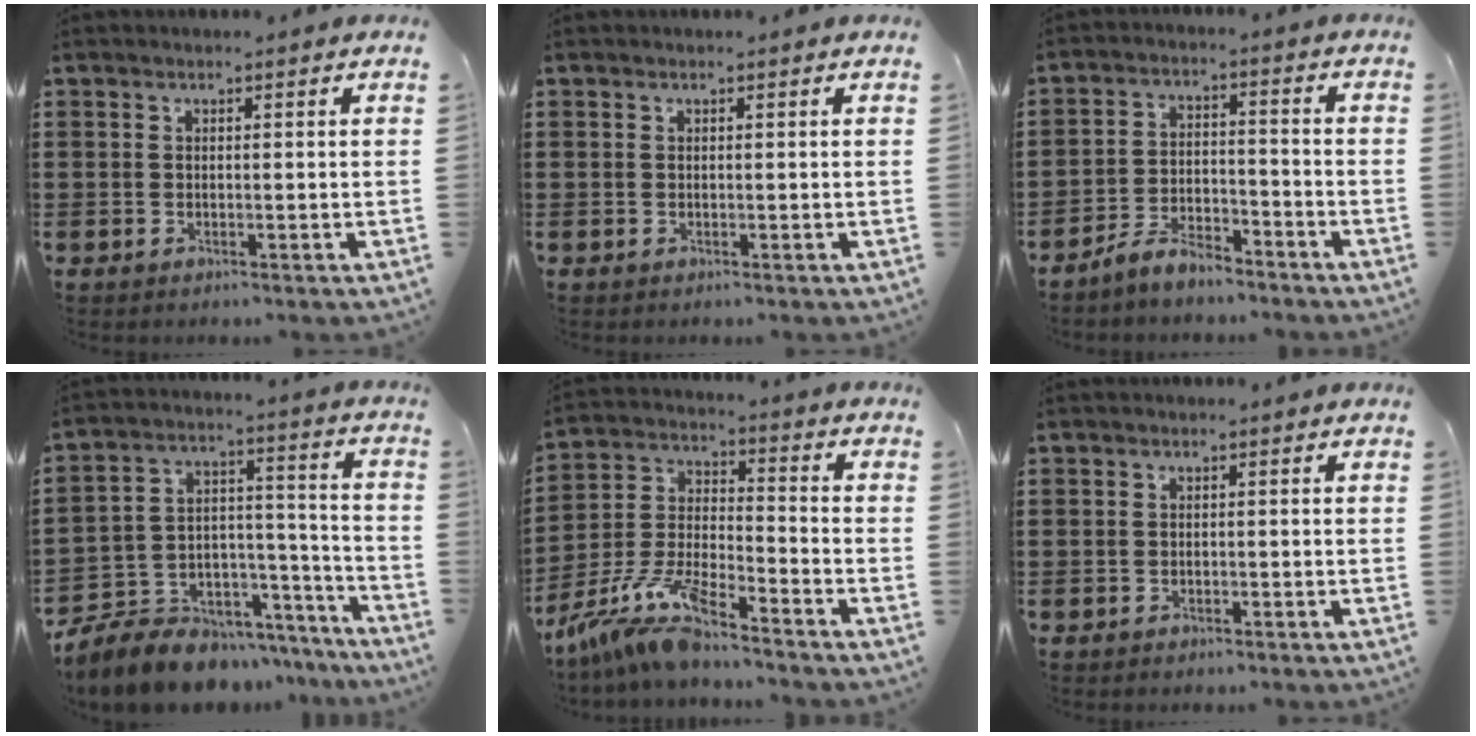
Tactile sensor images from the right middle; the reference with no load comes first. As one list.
[{"total": 0.0}, {"total": 5.3, "force": [-5.0, 0.9, 1.3], "torque": [-0.029, 0.009, -0.102]}, {"total": 8.3, "force": [-7.3, 3.7, 1.1], "torque": [-0.038, 0.008, -0.140]}, {"total": 9.6, "force": [-8.3, 1.1, 4.7], "torque": [-0.113, -0.003, -0.171]}, {"total": 1.1, "force": [-0.9, 0.7, -0.1], "torque": [0.000, 0.004, -0.021]}]